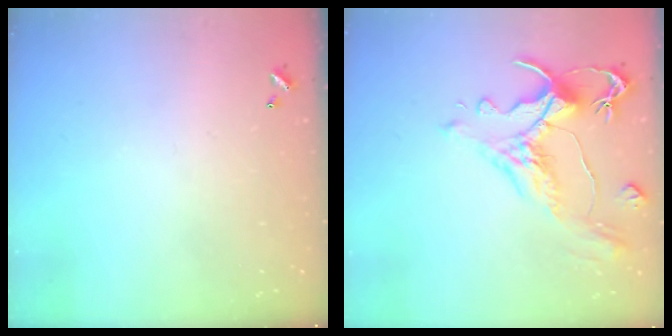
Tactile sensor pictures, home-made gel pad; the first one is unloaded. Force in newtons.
{"total": 1.6, "press": 0.0, "slide": 1.6}